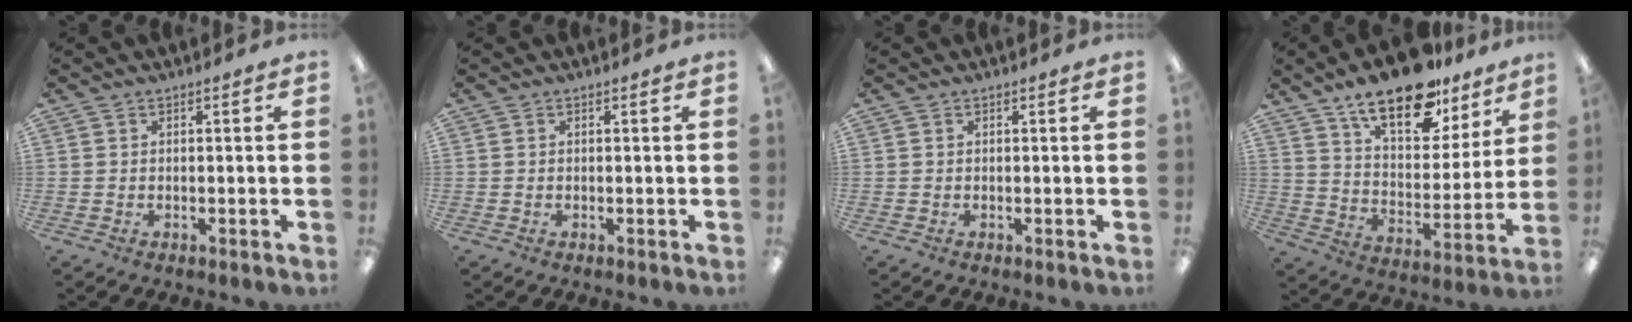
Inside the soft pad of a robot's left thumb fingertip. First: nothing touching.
{"total": 0.0}
{"total": 0.0}
{"total": 20.2, "force": [14.3, 9.0, 11.1], "torque": [-0.174, -0.083, 0.247]}